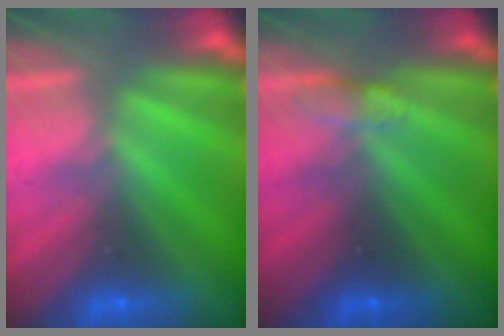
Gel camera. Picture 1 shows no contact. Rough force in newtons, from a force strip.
{"total": 2.7}